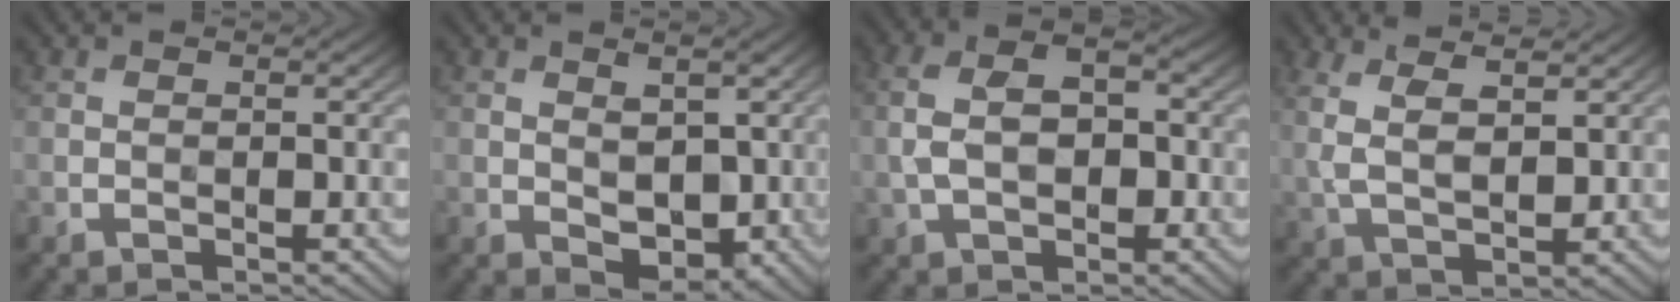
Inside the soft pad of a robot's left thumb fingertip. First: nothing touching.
{"total": 3.9, "force": [0.5, 2.4, 3.1], "torque": [-0.049, -0.010, 0.014]}
{"total": 5.9, "force": [-0.5, 3.5, 4.6], "torque": [-0.099, 0.004, -0.014]}
{"total": 5.3, "force": [2.8, 1.8, 4.1], "torque": [-0.099, 0.000, 0.060]}